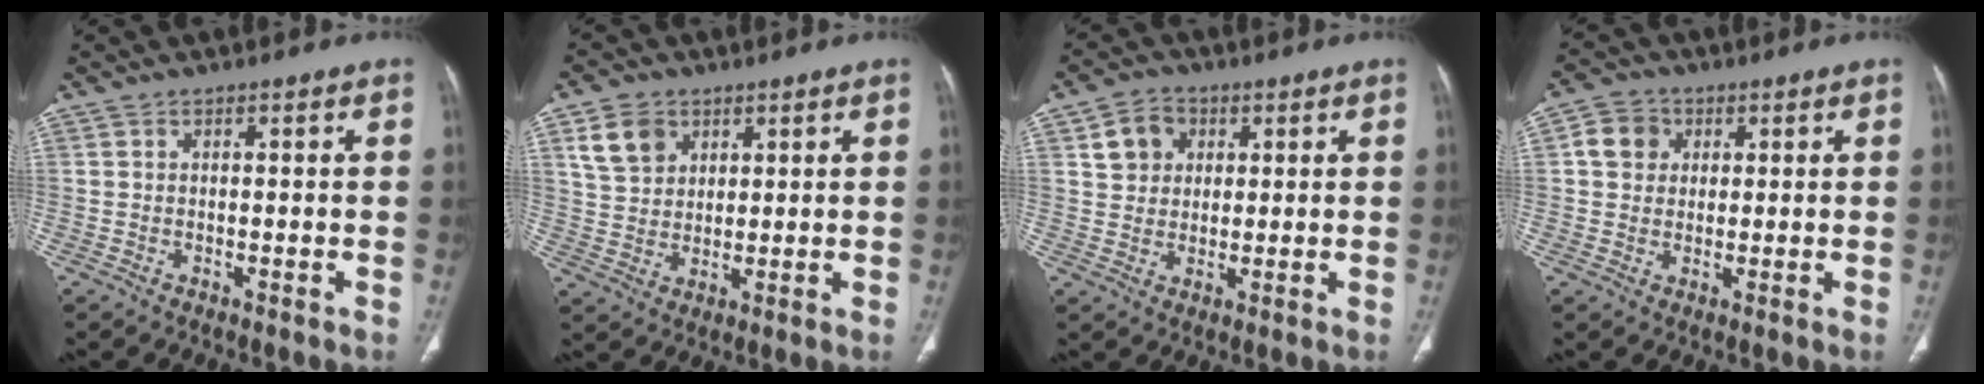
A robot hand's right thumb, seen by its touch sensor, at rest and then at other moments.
{"total": 7.5, "force": [3.6, 5.6, 3.4], "torque": [-0.045, -0.010, 0.074]}
{"total": 6.2, "force": [2.2, 5.2, 2.5], "torque": [-0.018, -0.001, 0.038]}
{"total": 5.6, "force": [1.4, 5.0, 2.2], "torque": [-0.023, 0.006, 0.021]}